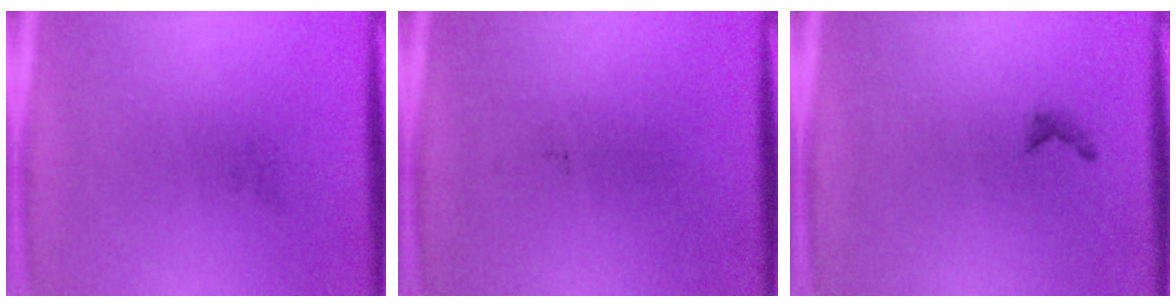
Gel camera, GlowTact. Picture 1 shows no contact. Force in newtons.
{"total": 0.0}
{"total": 0.6}